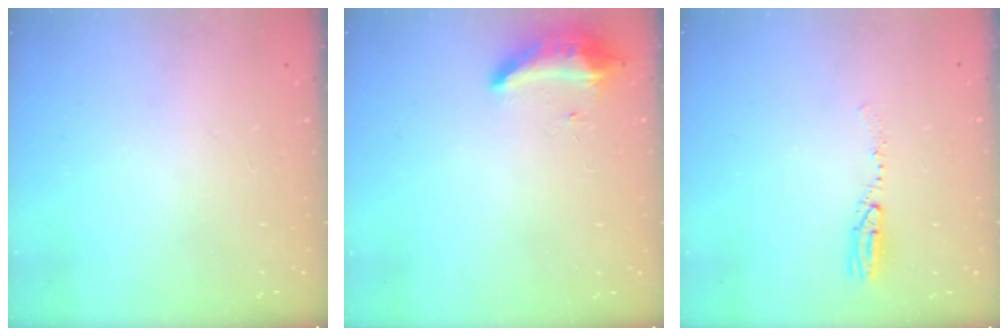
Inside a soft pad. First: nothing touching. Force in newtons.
{"total": 8.2, "press": 8.2, "slide": 0.4}
{"total": 4.7, "press": 4.4, "slide": 1.8}